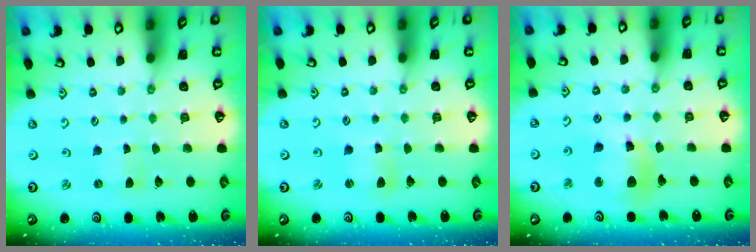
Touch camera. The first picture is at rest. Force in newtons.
{"total": 2.7, "press": 2.6, "slide": 0.3}
{"total": 11.9, "press": 11.7, "slide": 1.8}